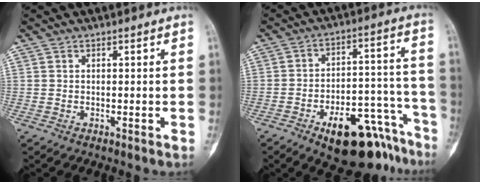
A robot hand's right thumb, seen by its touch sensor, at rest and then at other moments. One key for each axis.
{"total": 18.3, "fx": -11.6, "fy": 8.1, "fz": 11.5, "tx": -0.103, "ty": 0.102, "tz": -0.166}